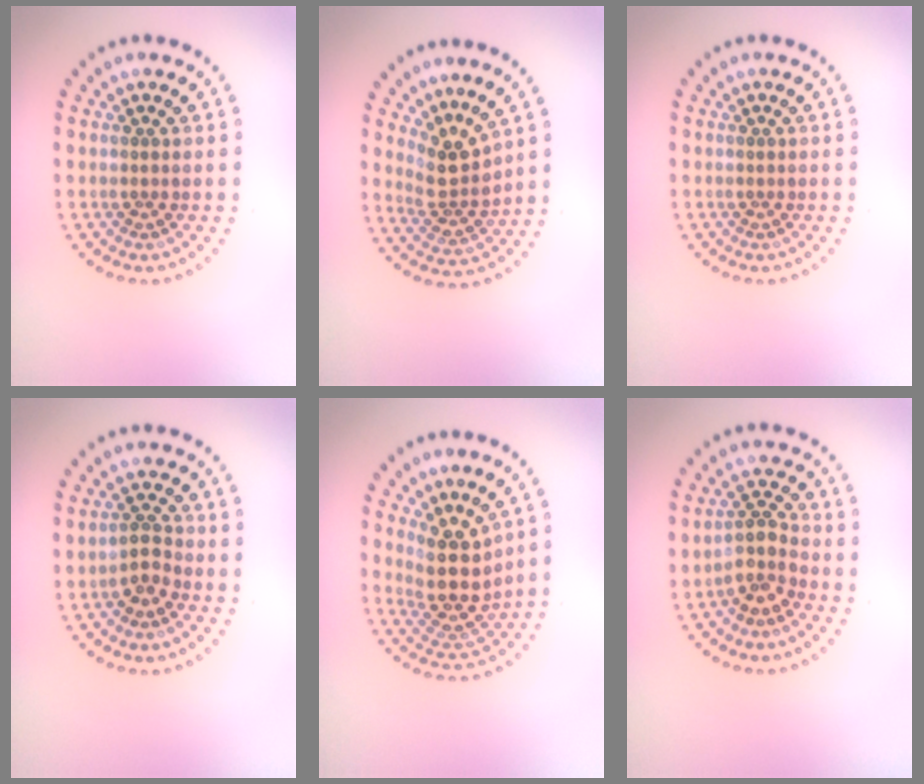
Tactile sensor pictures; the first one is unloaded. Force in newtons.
{"total": 3.0, "press": 2.2, "slide": 2.0}
{"total": 0.0}
{"total": 1.8, "press": 1.6, "slide": 0.9}
{"total": 4.5, "press": 3.6, "slide": 2.6}
{"total": 2.8, "press": 2.2, "slide": 1.8}